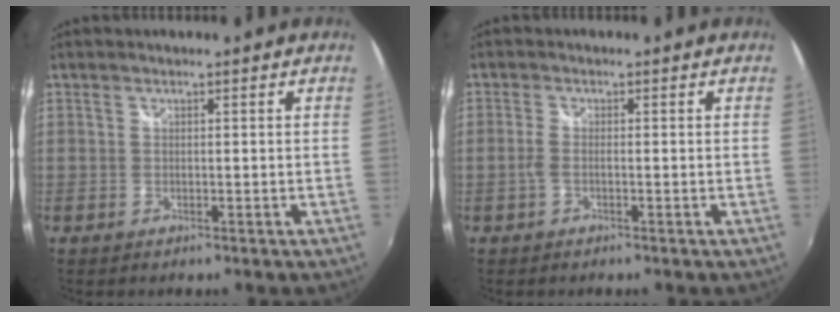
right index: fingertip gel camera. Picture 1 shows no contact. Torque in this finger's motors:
{"motor_torque": [0.32, -0.01, 0.14, 0.06]}